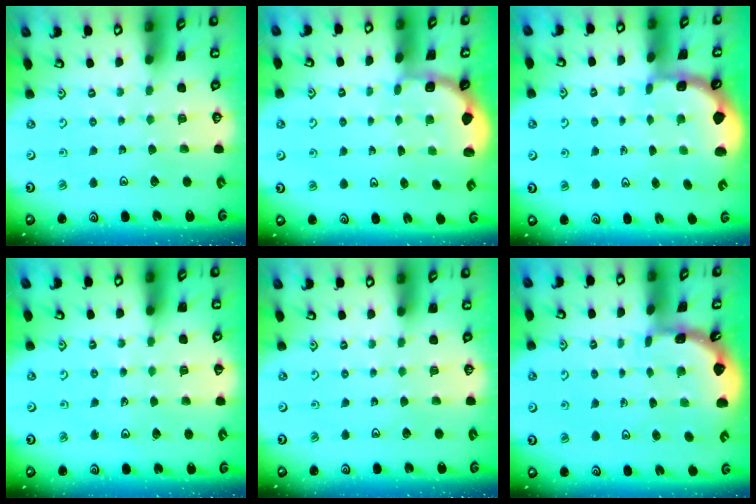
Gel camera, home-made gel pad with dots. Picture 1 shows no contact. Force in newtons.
{"total": 1.8, "press": 1.7, "slide": 0.7}
{"total": 1.7, "press": 1.6, "slide": 0.4}
{"total": 3.3, "press": 2.6, "slide": 2.0}
{"total": 0.0}
{"total": 1.6, "press": 1.6, "slide": 0.1}